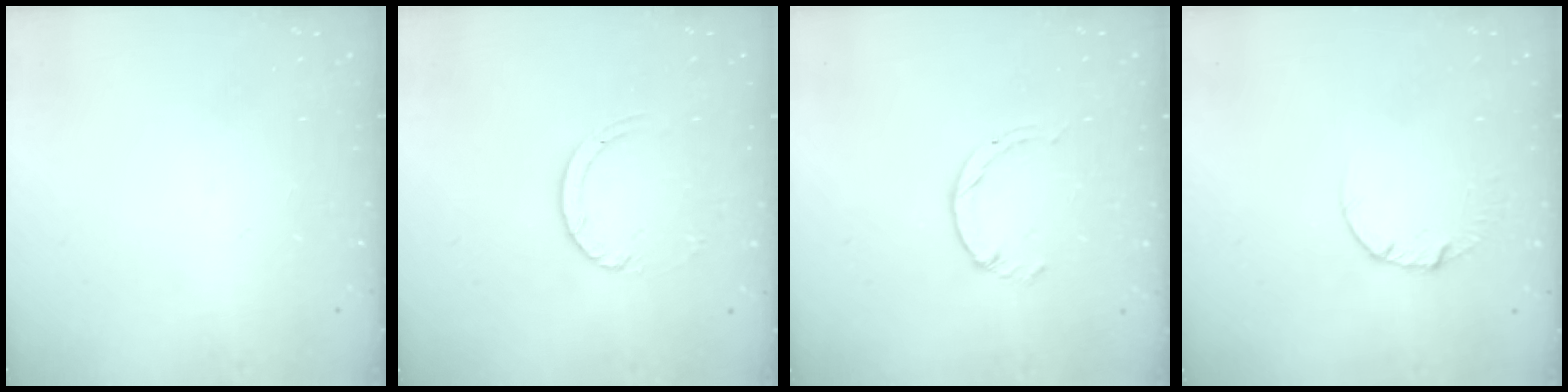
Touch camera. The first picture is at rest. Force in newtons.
{"total": 3.9, "press": 3.9, "slide": 0.4}
{"total": 1.4, "press": 1.4, "slide": 0.2}
{"total": 4.1, "press": 4.1, "slide": 0.4}